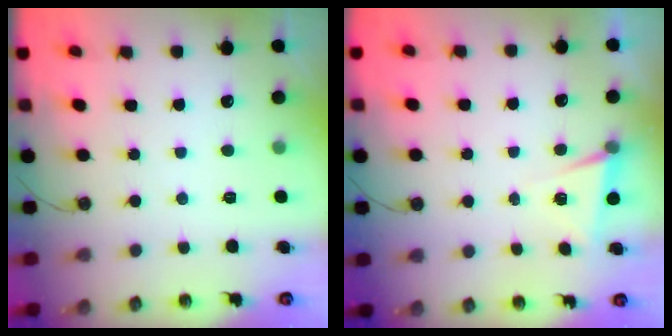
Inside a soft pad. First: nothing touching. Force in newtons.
{"total": 4.2, "press": 3.0, "slide": 3.0}